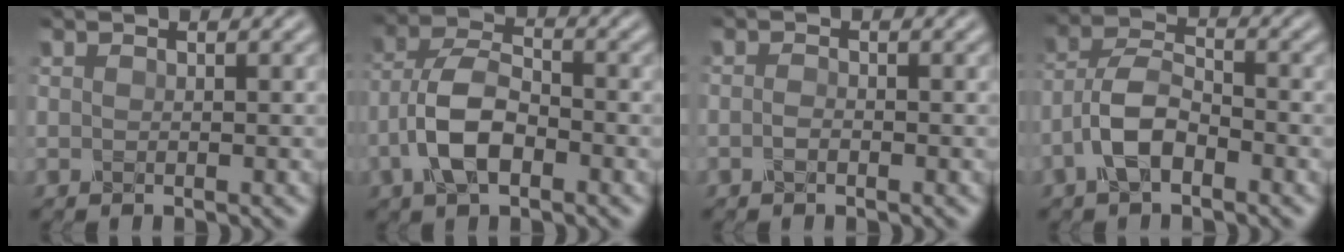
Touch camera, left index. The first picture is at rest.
{"total": 5.7, "force": [-2.1, 2.9, 4.4], "torque": [-0.086, 0.007, -0.047]}
{"total": 0.9, "force": [-0.5, 0.3, 0.7], "torque": [-0.016, 0.000, -0.011]}
{"total": 4.5, "force": [-2.3, 2.1, 3.3], "torque": [-0.062, 0.012, -0.052]}